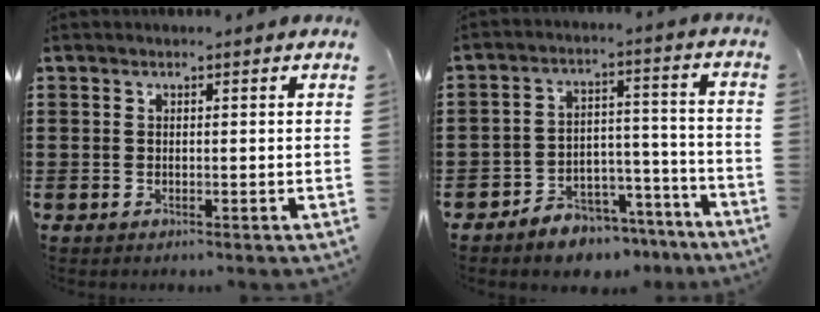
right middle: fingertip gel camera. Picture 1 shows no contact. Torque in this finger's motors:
{"motor_torque": [1.32, -0.82, 0.31, 0.07]}